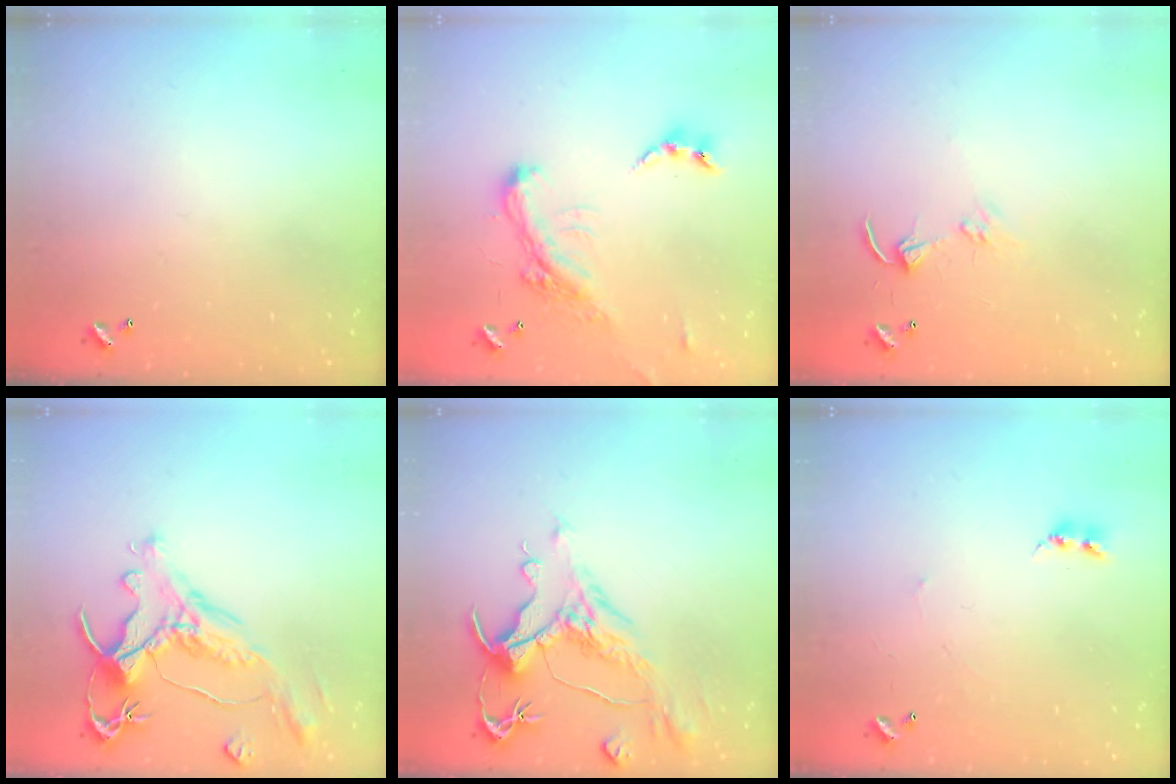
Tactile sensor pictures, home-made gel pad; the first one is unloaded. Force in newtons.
{"total": 4.8, "press": 4.7, "slide": 1.1}
{"total": 4.4, "press": 4.4, "slide": 0.5}
{"total": 1.5, "press": 0.7, "slide": 1.3}
{"total": 2.6, "press": 2.1, "slide": 1.6}
{"total": 2.4, "press": 2.4, "slide": 0.4}